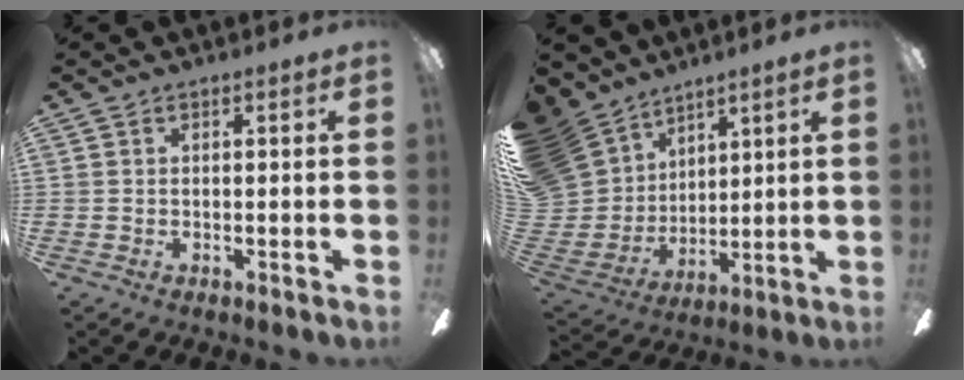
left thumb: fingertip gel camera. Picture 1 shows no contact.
{"total": 16.1, "force": [8.8, 12.6, 4.9], "torque": [-0.155, -0.052, 0.184]}